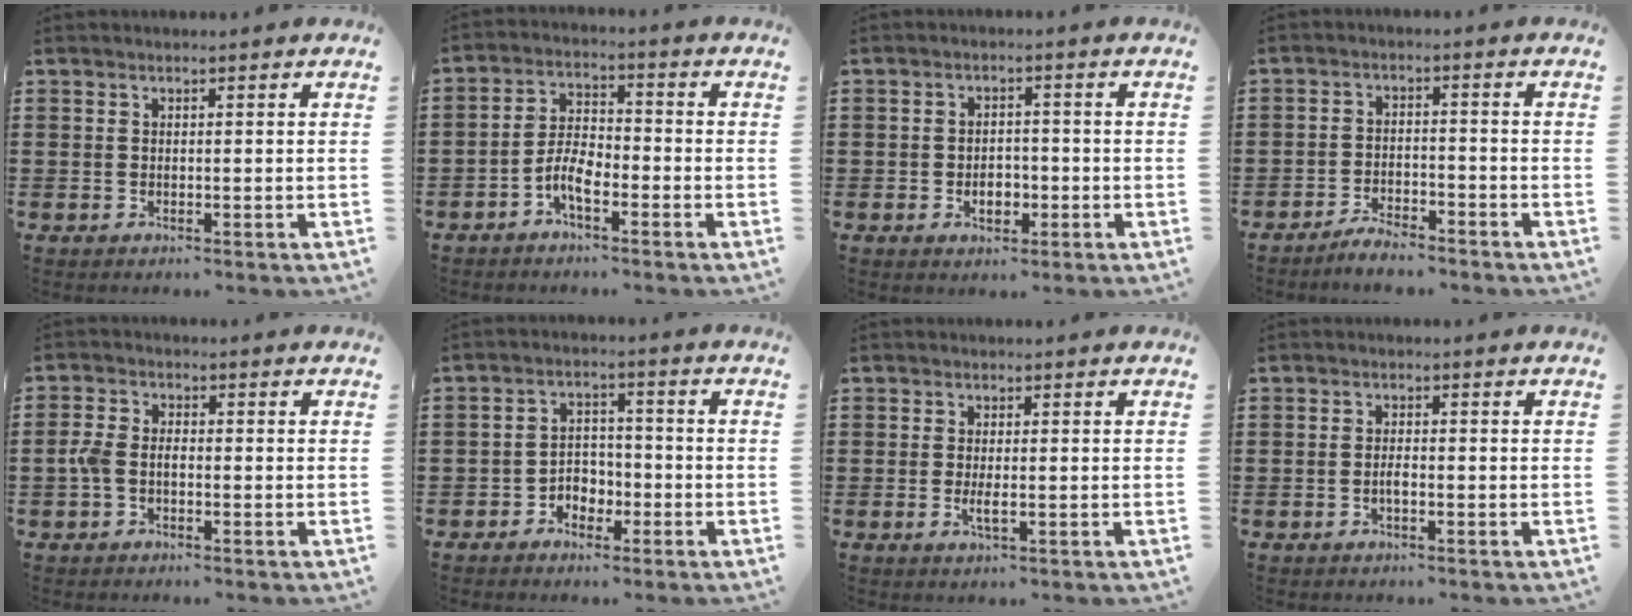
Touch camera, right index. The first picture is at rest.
{"total": 5.1, "force": [-2.7, 2.1, 3.8], "torque": [-0.093, 0.003, -0.059]}
{"total": 3.3, "force": [-1.1, 2.3, 2.2], "torque": [-0.036, 0.002, -0.023]}
{"total": 3.6, "force": [-3.5, 0.3, 0.6], "torque": [-0.014, 0.008, -0.073]}
{"total": 2.9, "force": [-0.8, 1.8, 2.1], "torque": [-0.064, -0.003, -0.023]}
{"total": 3.3, "force": [-2.0, 2.4, 1.0], "torque": [-0.027, 0.010, -0.044]}
{"total": 2.0, "force": [-0.4, 0.5, 1.9], "torque": [-0.041, -0.004, -0.009]}
{"total": 1.5, "force": [-0.6, 0.4, 1.3], "torque": [-0.026, 0.002, -0.011]}